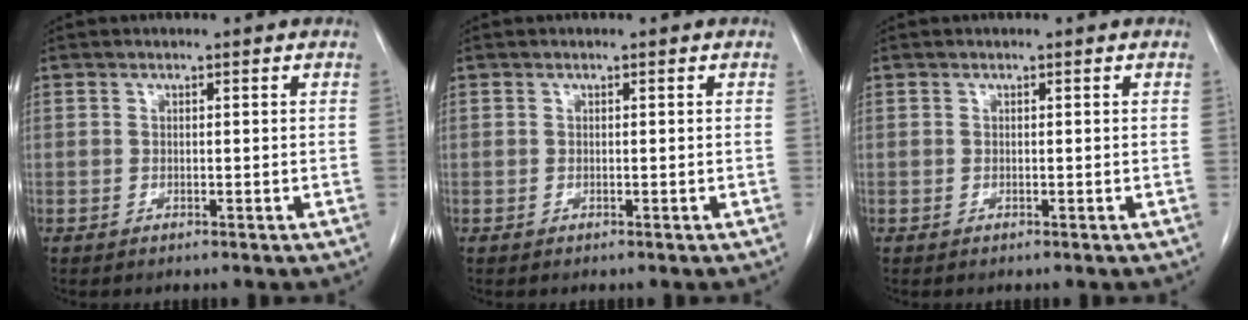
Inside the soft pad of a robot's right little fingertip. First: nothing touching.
{"total": 0.0}
{"total": 0.0}